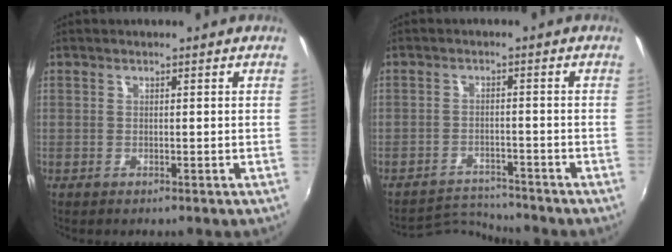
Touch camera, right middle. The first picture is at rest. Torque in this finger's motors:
{"motor_torque": [-0.53, 0.09, -0.28, -0.08]}